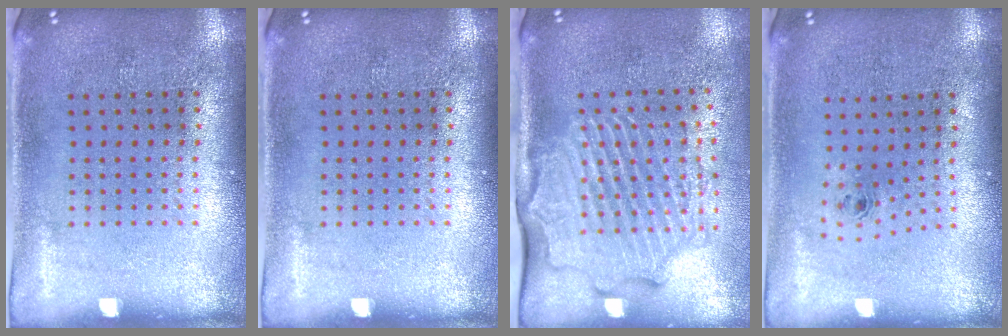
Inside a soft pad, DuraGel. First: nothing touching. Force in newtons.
{"total": 0.0}
{"total": 2.6, "press": 2.2, "slide": 1.4}
{"total": 0.6, "press": 0.2, "slide": 0.6}